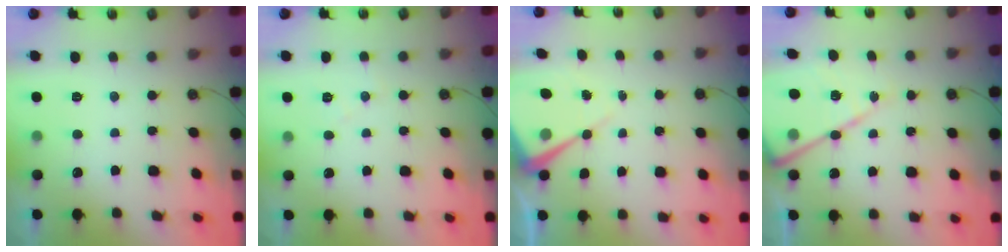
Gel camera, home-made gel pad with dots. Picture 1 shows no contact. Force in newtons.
{"total": 4.4, "press": 4.3, "slide": 0.7}
{"total": 7.6, "press": 7.6, "slide": 0.7}
{"total": 15.9, "press": 15.9, "slide": 1.7}